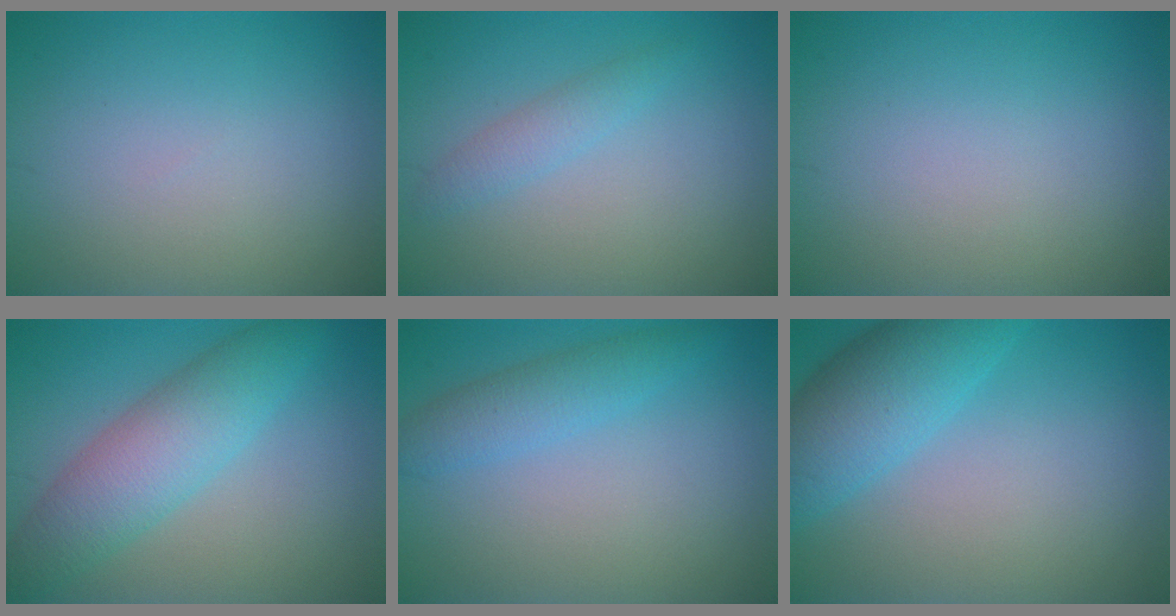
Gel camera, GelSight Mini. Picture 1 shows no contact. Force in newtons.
{"total": 1.7, "press": 1.7, "slide": 0.1}
{"total": 0.0}
{"total": 5.8, "press": 5.8, "slide": 0.1}
{"total": 2.7, "press": 2.7, "slide": 0.1}
{"total": 6.1, "press": 6.1, "slide": 0.2}